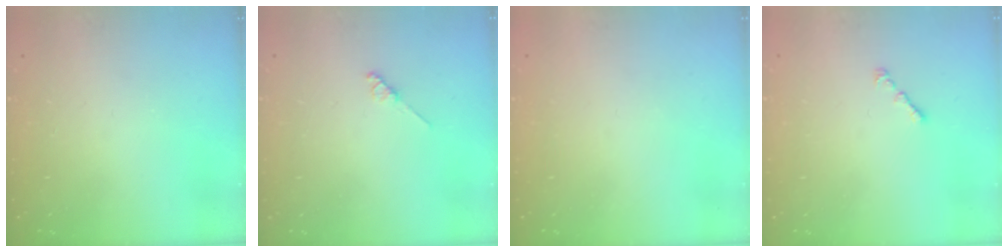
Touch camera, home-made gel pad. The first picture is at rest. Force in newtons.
{"total": 2.0, "press": 1.9, "slide": 0.3}
{"total": 1.6, "press": 1.6, "slide": 0.2}
{"total": 1.0, "press": 0.9, "slide": 0.5}